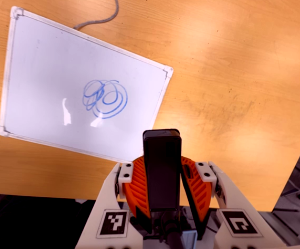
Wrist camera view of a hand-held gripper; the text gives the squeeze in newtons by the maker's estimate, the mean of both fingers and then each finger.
{"total": 6.3, "left": 6.2, "right": 6.4}